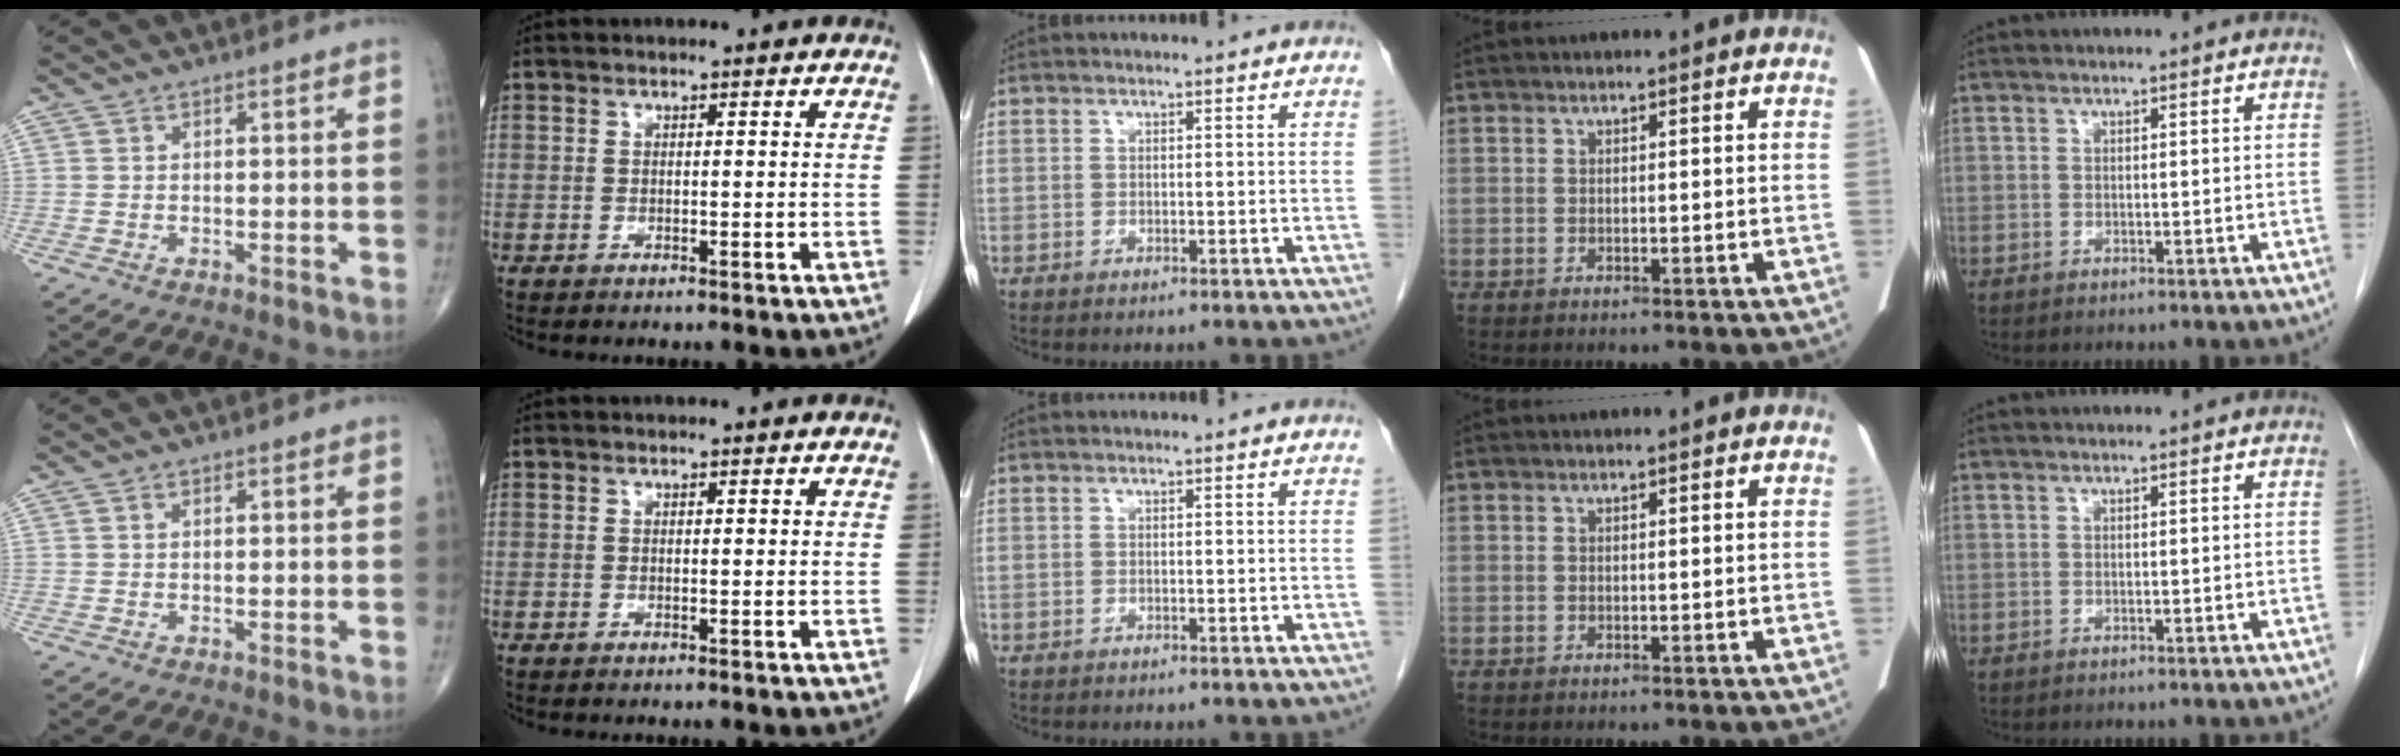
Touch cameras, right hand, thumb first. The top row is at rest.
{}